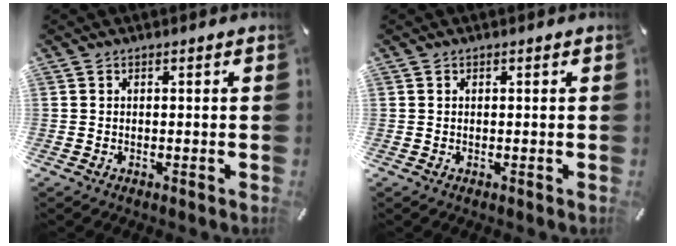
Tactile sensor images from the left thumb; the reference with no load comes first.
{"total": 0.0}